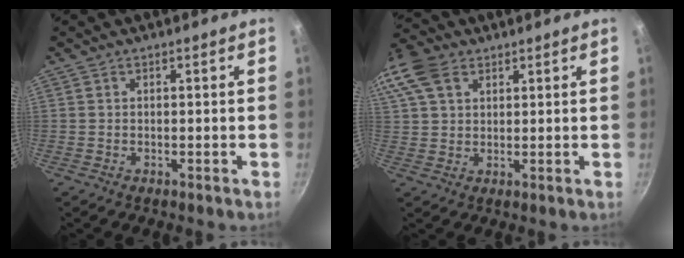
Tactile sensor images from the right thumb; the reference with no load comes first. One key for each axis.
{"total": 12.4, "fx": 5.7, "fy": 8.6, "fz": 6.9, "tx": -0.154, "ty": 0.022, "tz": 0.104}